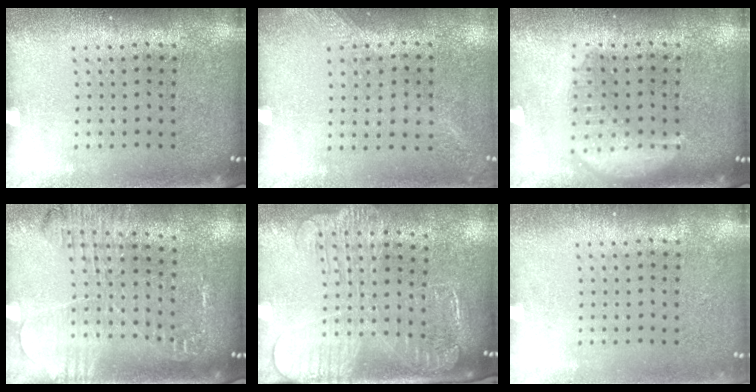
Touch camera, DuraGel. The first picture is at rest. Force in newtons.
{"total": 1.3, "press": 1.0, "slide": 0.9}
{"total": 1.9, "press": 1.9, "slide": 0.2}
{"total": 1.9, "press": 1.9, "slide": 0.3}
{"total": 2.6, "press": 2.1, "slide": 1.6}
{"total": 0.8, "press": 0.8, "slide": 0.1}